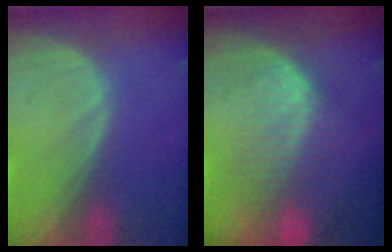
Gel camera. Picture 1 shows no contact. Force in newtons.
{"total": 8.6, "press": 7.3, "slide": 4.4}